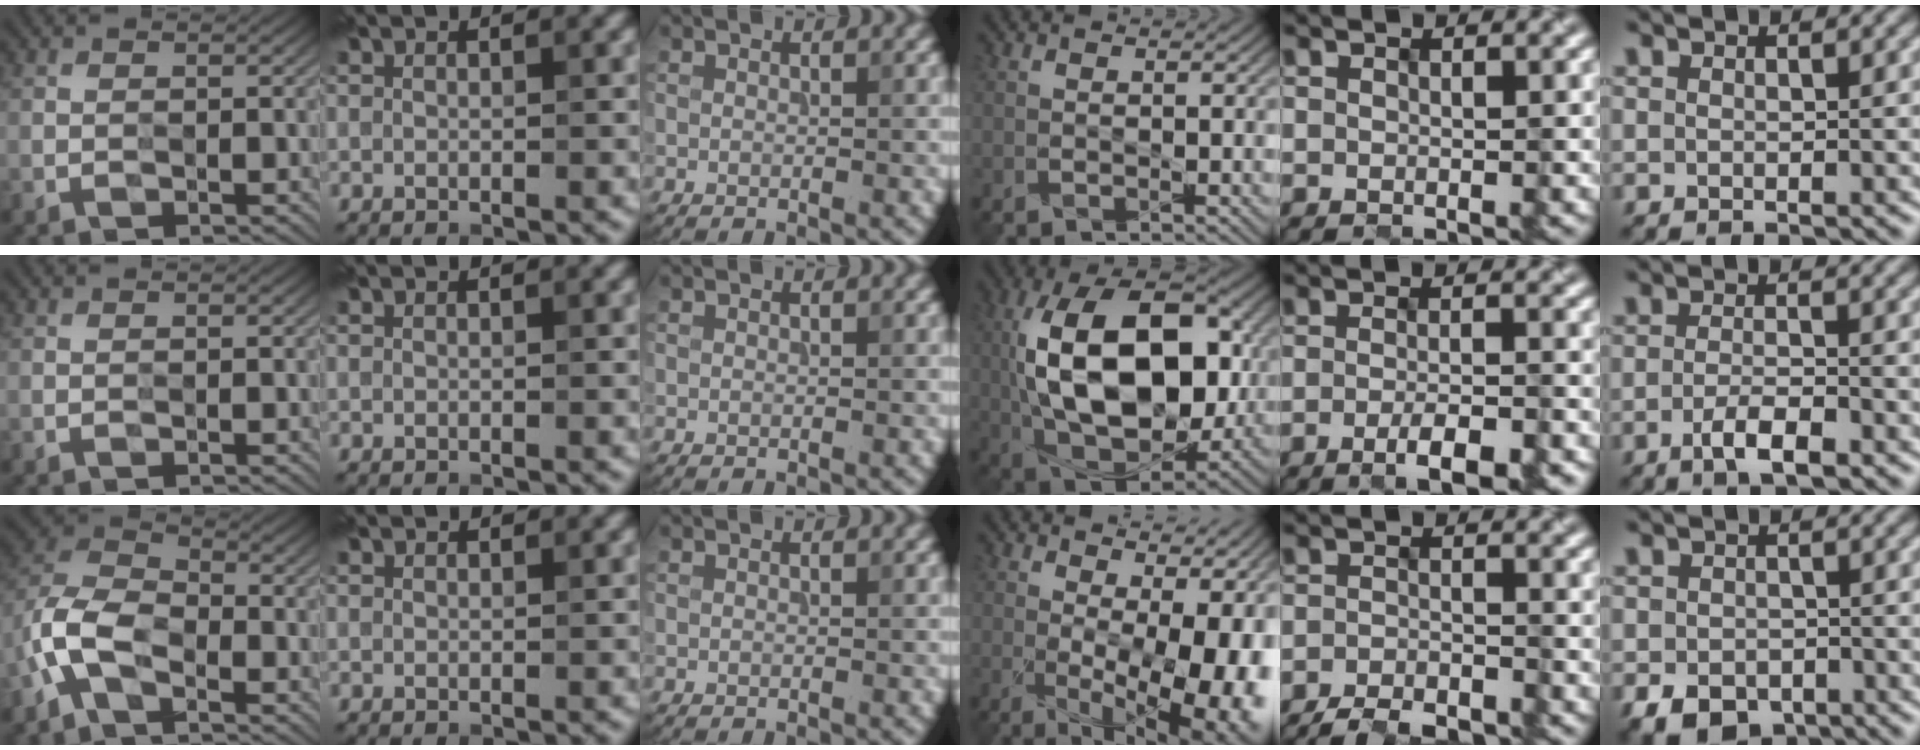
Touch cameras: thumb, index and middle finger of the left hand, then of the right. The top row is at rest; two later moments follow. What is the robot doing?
{"motion": "extract", "object": "keycard holder"}